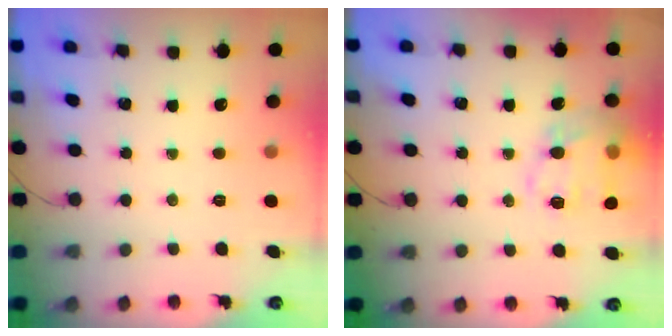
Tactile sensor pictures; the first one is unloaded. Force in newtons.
{"total": 18.1, "press": 17.8, "slide": 3.2}